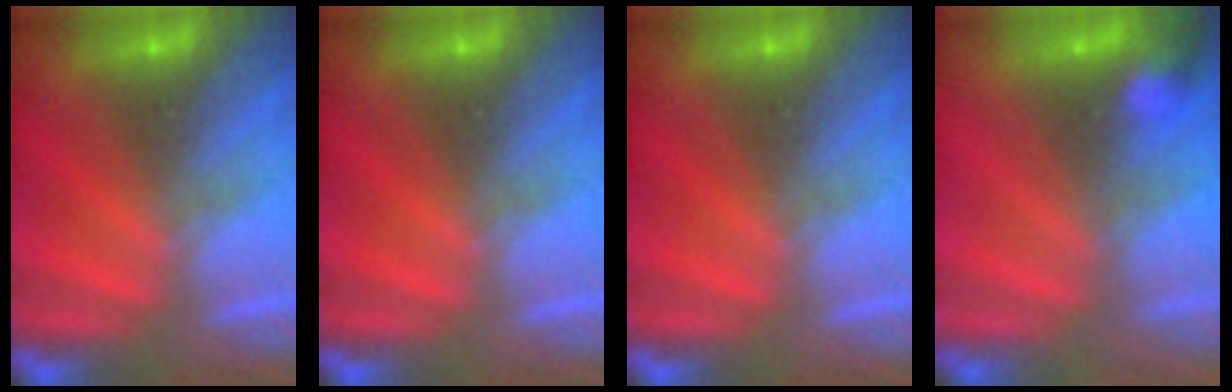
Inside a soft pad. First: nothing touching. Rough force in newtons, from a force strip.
{"total": 0.0}
{"total": 0.0}
{"total": 2.9}